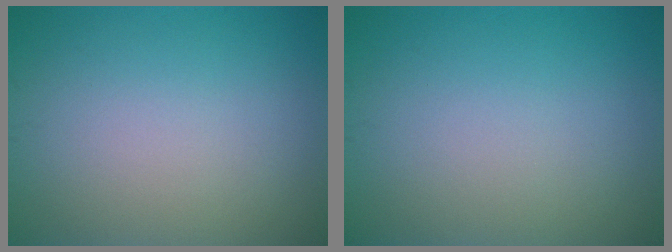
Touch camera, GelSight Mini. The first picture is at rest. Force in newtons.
{"total": 0.0}